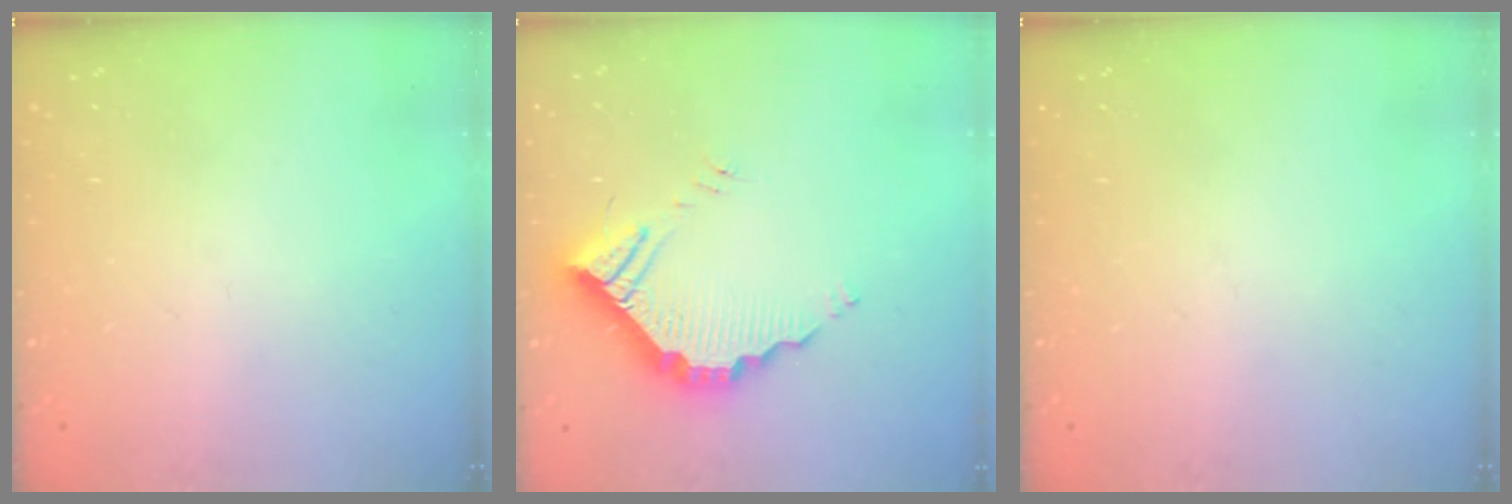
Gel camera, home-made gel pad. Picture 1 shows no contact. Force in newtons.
{"total": 11.1, "press": 11.1, "slide": 0.3}
{"total": 0.0}